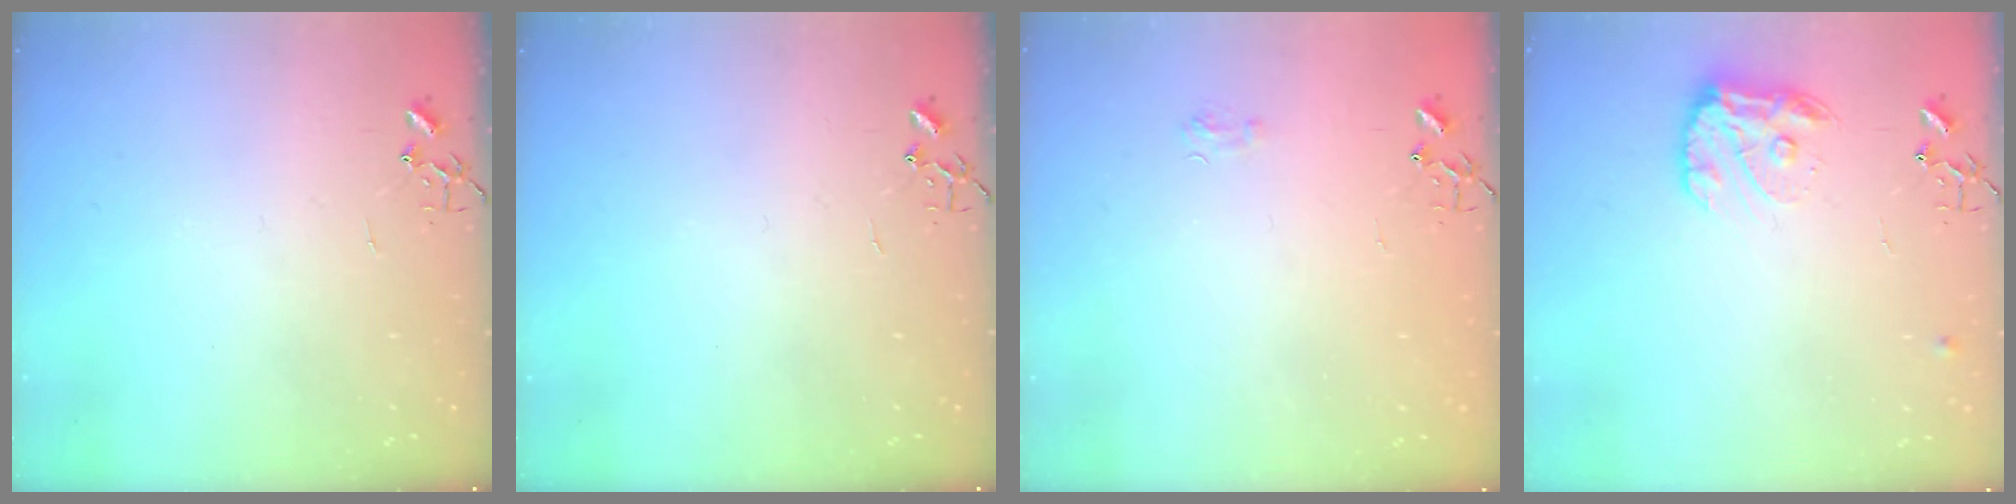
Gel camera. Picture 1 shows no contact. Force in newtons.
{"total": 0.0}
{"total": 5.5, "press": 5.4, "slide": 0.8}
{"total": 12.1, "press": 12.1, "slide": 0.5}